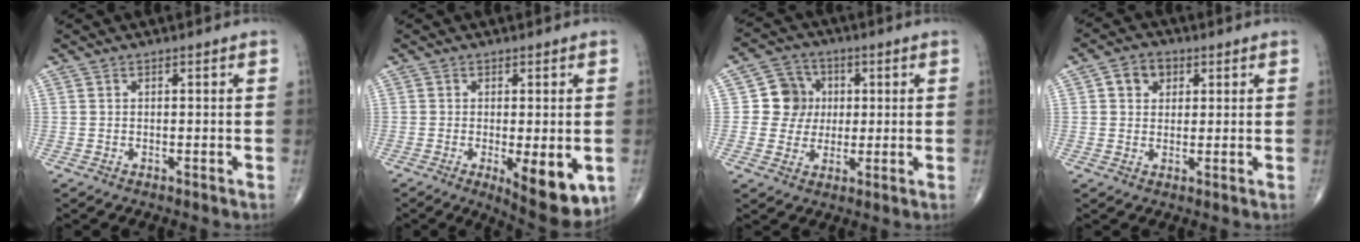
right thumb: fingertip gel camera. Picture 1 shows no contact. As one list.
[{"total": 9.9, "force": [-2.8, 3.4, 8.8], "torque": [-0.114, -0.020, -0.033]}, {"total": 7.7, "force": [0.9, 7.4, 2.2], "torque": [0.004, 0.008, 0.009]}, {"total": 4.7, "force": [1.6, 3.8, 2.3], "torque": [-0.014, 0.002, 0.023]}]